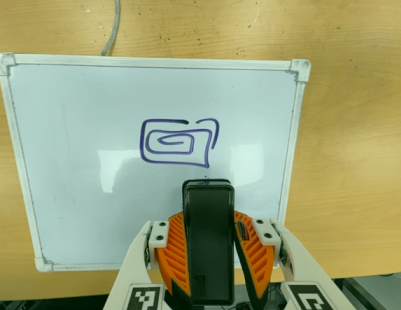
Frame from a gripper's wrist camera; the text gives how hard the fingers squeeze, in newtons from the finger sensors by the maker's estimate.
{"total": 8.1, "left": 6.4, "right": 9.8}